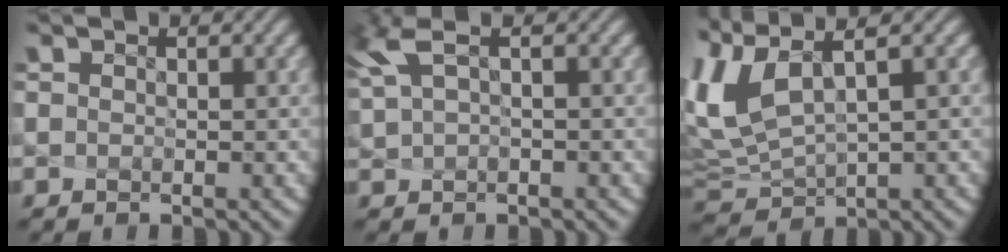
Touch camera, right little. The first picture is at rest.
{"total": 3.4, "force": [1.4, 1.2, 2.8], "torque": [-0.083, 0.006, 0.044]}
{"total": 5.4, "force": [2.1, 1.8, 4.6], "torque": [-0.120, 0.010, 0.056]}